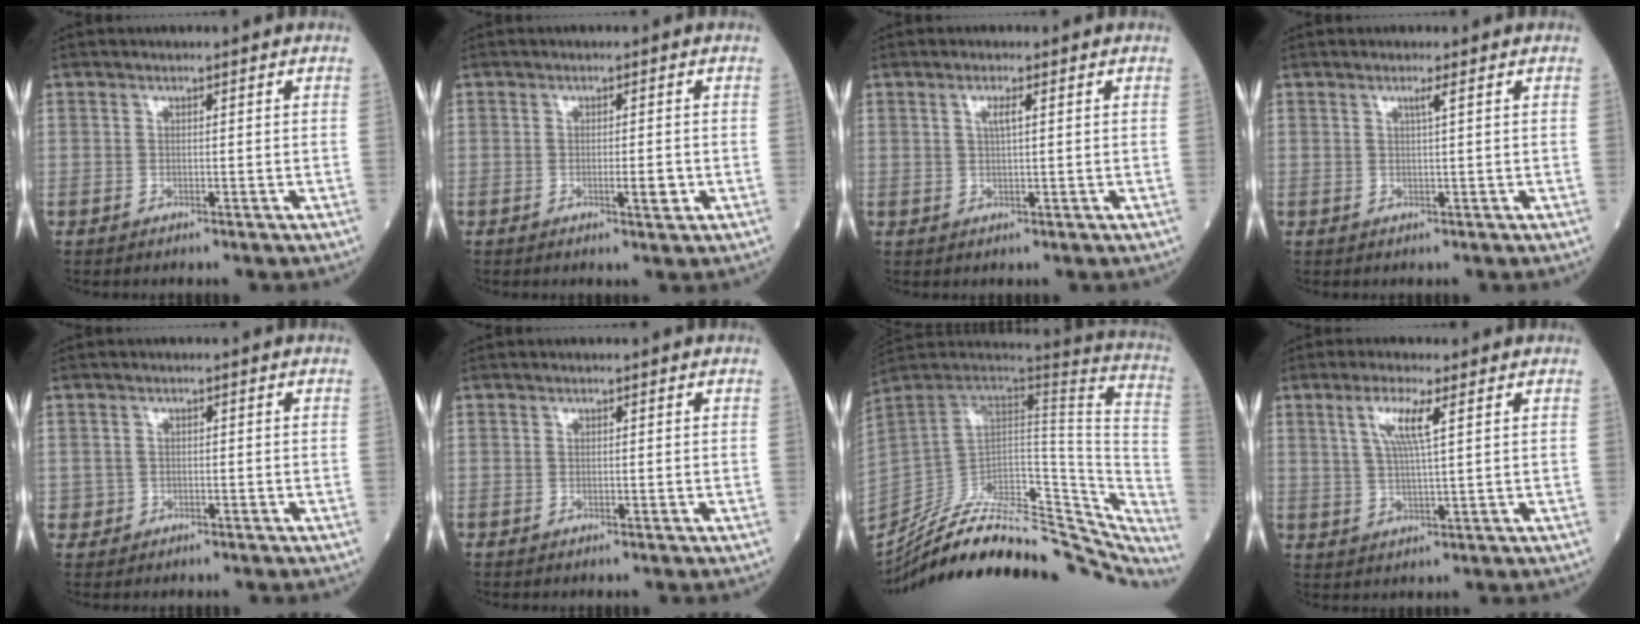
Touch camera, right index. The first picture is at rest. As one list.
[{"total": 2.4, "force": [-0.6, 0.4, 2.3], "torque": [-0.035, -0.002, -0.007]}, {"total": 1.9, "force": [0.7, 0.2, 1.7], "torque": [-0.034, 0.001, 0.012]}, {"total": 1.2, "force": [0.5, -0.3, 1.0], "torque": [-0.024, -0.003, 0.011]}, {"total": 1.5, "force": [-0.4, 1.4, 0.2], "torque": [0.000, 0.006, -0.005]}, {"total": 0.0}, {"total": 35.1, "force": [-30.1, 11.2, 14.3], "torque": [-0.193, -0.004, -0.401]}, {"total": 5.5, "force": [2.2, 0.1, 5.0], "torque": [-0.101, 0.001, 0.044]}]